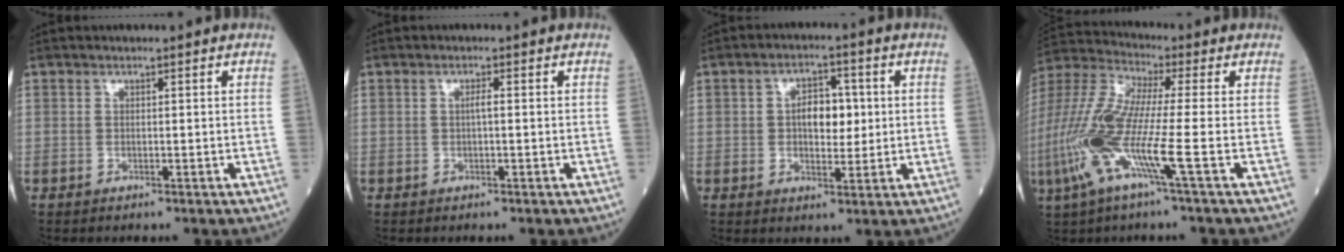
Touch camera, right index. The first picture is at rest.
{"total": 1.0, "force": [0.0, 0.0, 1.0], "torque": [-0.019, 0.002, -0.001]}
{"total": 5.8, "force": [0.6, 3.1, 4.9], "torque": [-0.077, 0.011, 0.010]}
{"total": 14.1, "force": [-4.1, 0.3, 13.5], "torque": [-0.307, -0.010, -0.094]}